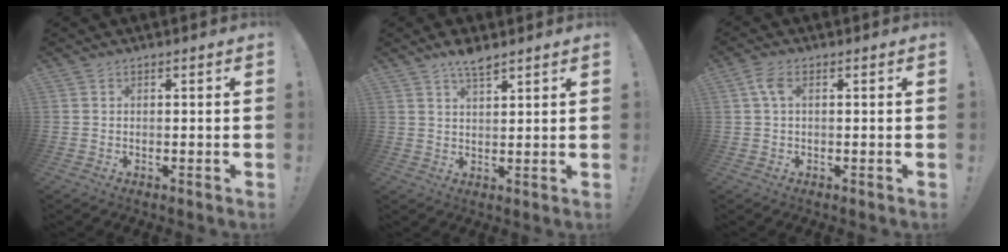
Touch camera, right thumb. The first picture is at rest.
{"total": 5.0, "force": [4.1, 1.0, 2.7], "torque": [-0.048, -0.025, 0.071]}
{"total": 4.1, "force": [0.8, 1.9, 3.5], "torque": [-0.062, 0.005, 0.015]}